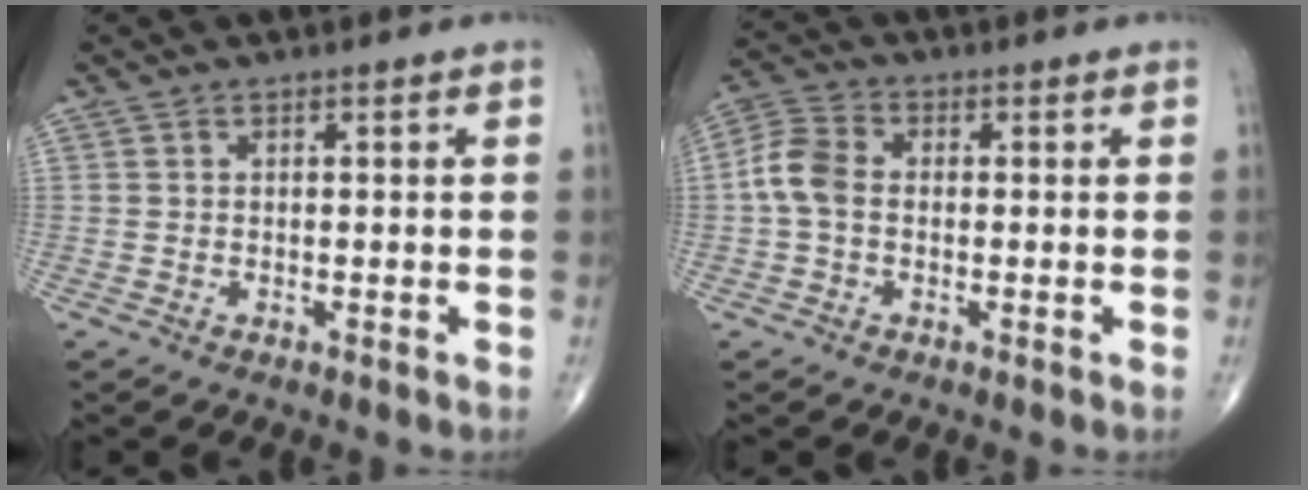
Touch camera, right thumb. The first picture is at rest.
{"total": 6.3, "force": [-0.4, 4.4, 4.5], "torque": [-0.095, 0.017, -0.018]}